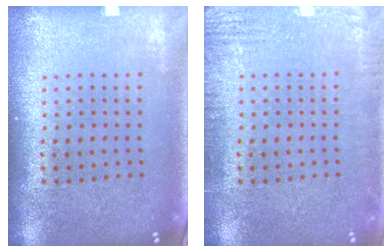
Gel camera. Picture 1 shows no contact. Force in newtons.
{"total": 2.5, "press": 2.5, "slide": 0.4}